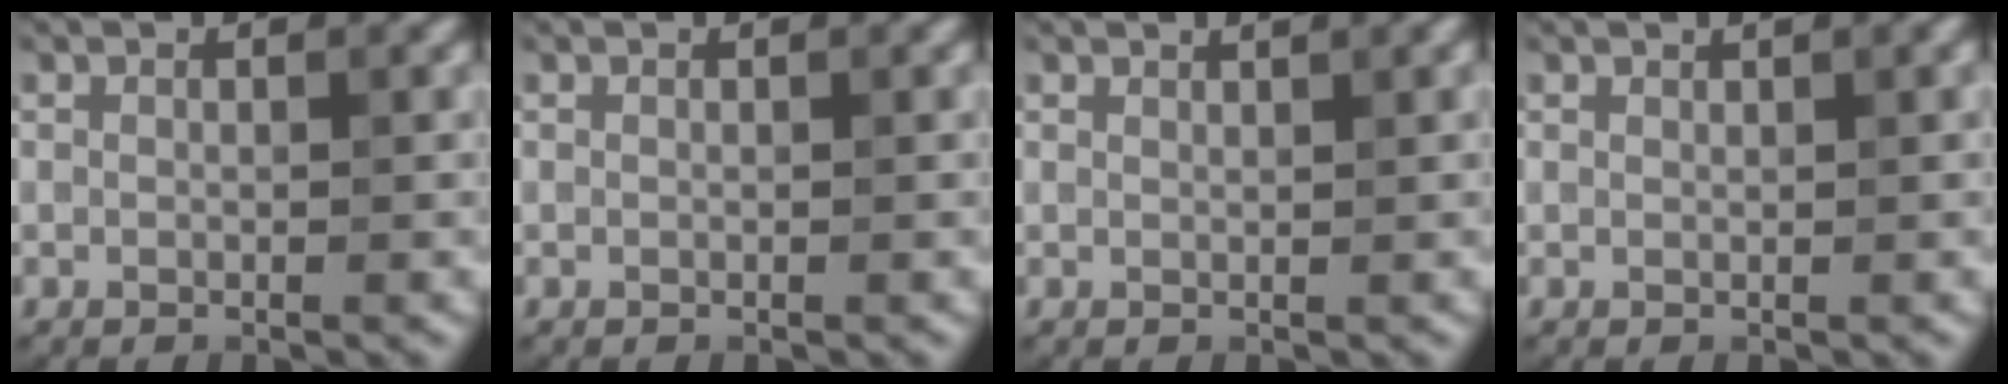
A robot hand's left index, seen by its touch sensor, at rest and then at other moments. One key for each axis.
{"total": 0.0}
{"total": 1.3, "fx": 1.0, "fy": 0.3, "fz": 0.8, "tx": -0.004, "ty": 0.001, "tz": 0.012}
{"total": 1.0, "fx": 0.7, "fy": 0.2, "fz": 0.7, "tx": -0.008, "ty": 0.003, "tz": 0.013}